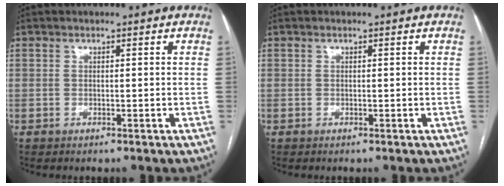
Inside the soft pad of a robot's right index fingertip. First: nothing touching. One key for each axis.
{"total": 0.0}